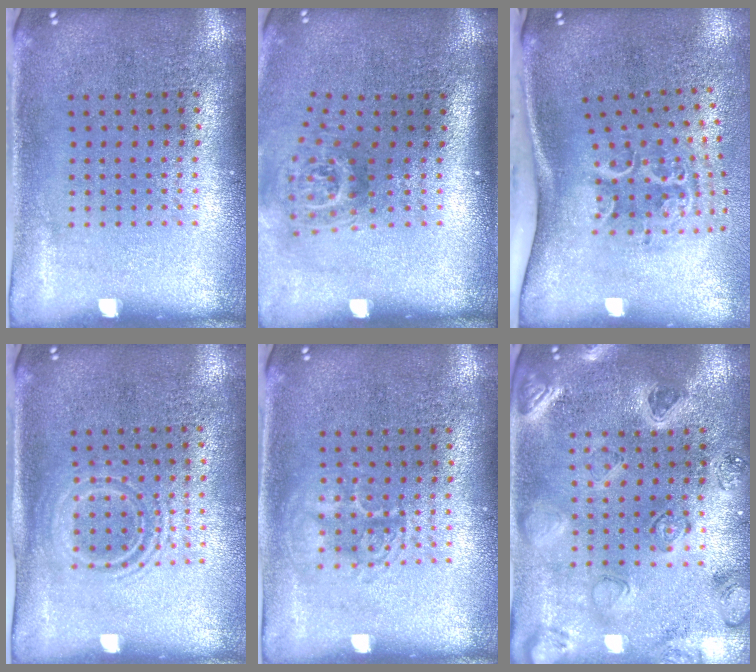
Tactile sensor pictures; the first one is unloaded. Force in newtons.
{"total": 1.9, "press": 1.2, "slide": 1.4}
{"total": 2.2, "press": 1.4, "slide": 1.7}
{"total": 1.4, "press": 1.2, "slide": 0.7}
{"total": 1.8, "press": 1.7, "slide": 0.2}
{"total": 1.4, "press": 1.4, "slide": 0.2}